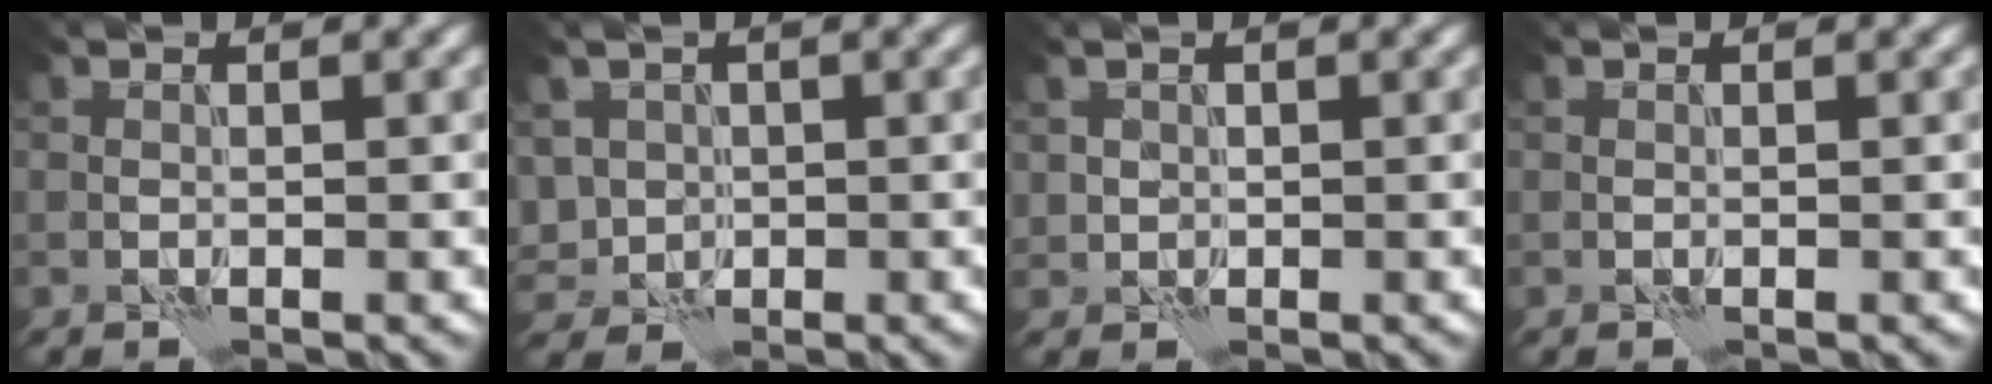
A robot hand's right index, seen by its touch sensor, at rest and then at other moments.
{"total": 2.9, "force": [0.3, 2.6, 1.2], "torque": [-0.035, 0.002, 0.014]}
{"total": 0.8, "force": [0.4, 0.7, 0.1], "torque": [0.000, -0.001, 0.009]}
{"total": 0.0}